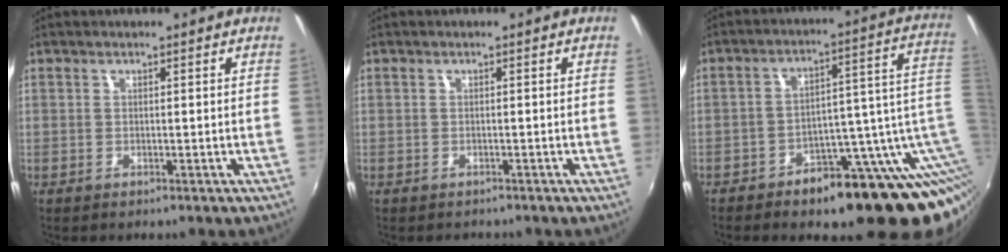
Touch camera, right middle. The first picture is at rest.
{"total": 1.0, "force": [-0.8, 0.5, 0.0], "torque": [-0.006, -0.002, -0.012]}
{"total": 18.5, "force": [-10.7, 7.7, 12.9], "torque": [-0.132, 0.016, -0.147]}